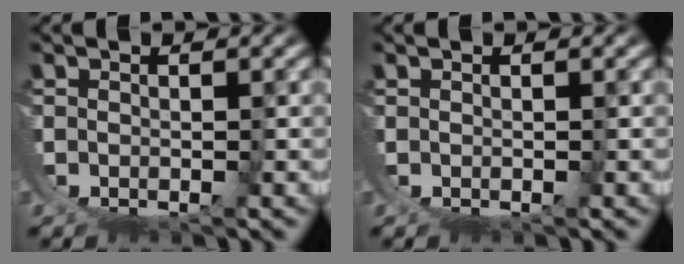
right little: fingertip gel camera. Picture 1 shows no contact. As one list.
[{"total": 0.0}]